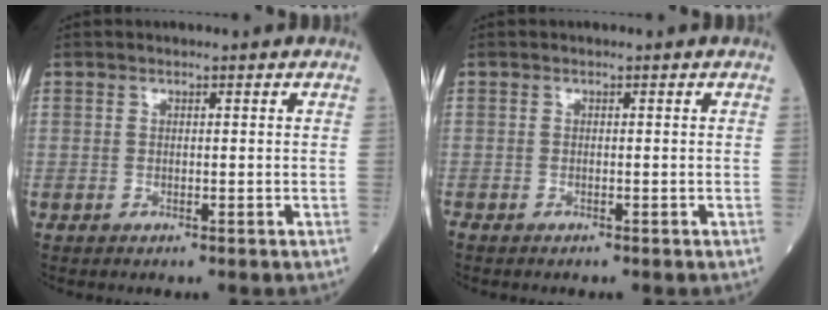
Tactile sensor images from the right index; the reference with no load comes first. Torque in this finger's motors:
{"motor_torque": [-0.17, -0.44, -0.01, 0.00]}